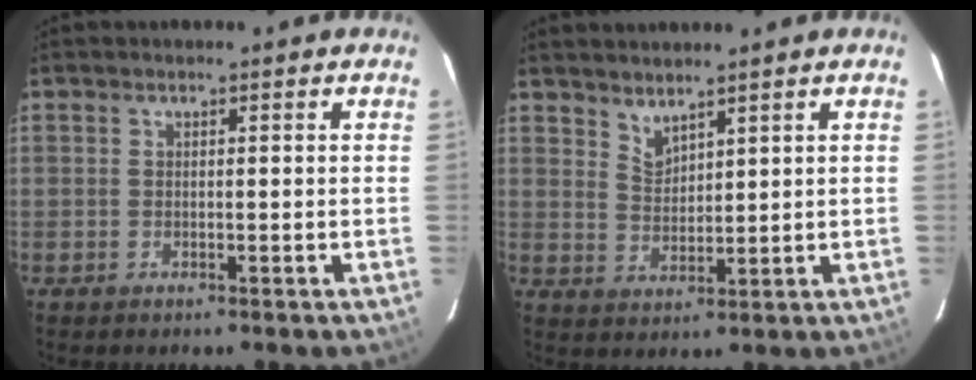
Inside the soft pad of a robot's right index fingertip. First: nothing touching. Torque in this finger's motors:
{"motor_torque": [-0.25, 0.03, -0.09, -0.01]}